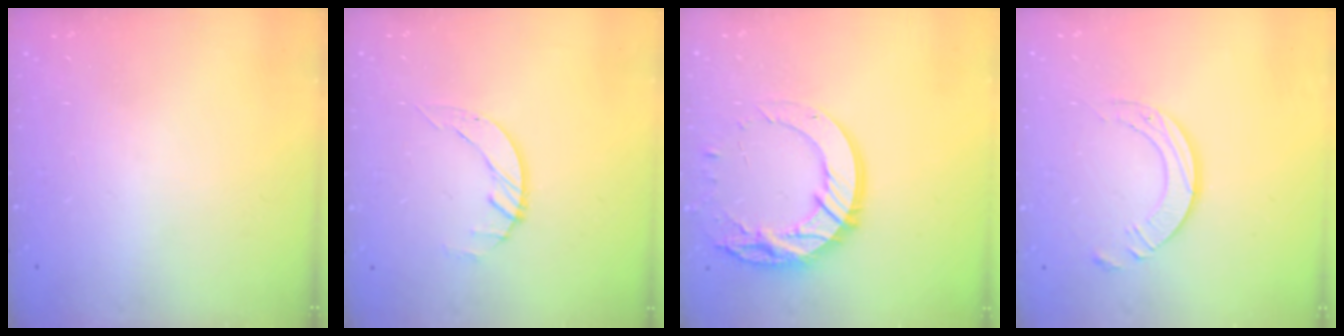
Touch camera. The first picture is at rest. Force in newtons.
{"total": 2.9, "press": 2.8, "slide": 0.3}
{"total": 16.8, "press": 16.8, "slide": 1.4}
{"total": 8.8, "press": 8.7, "slide": 0.9}